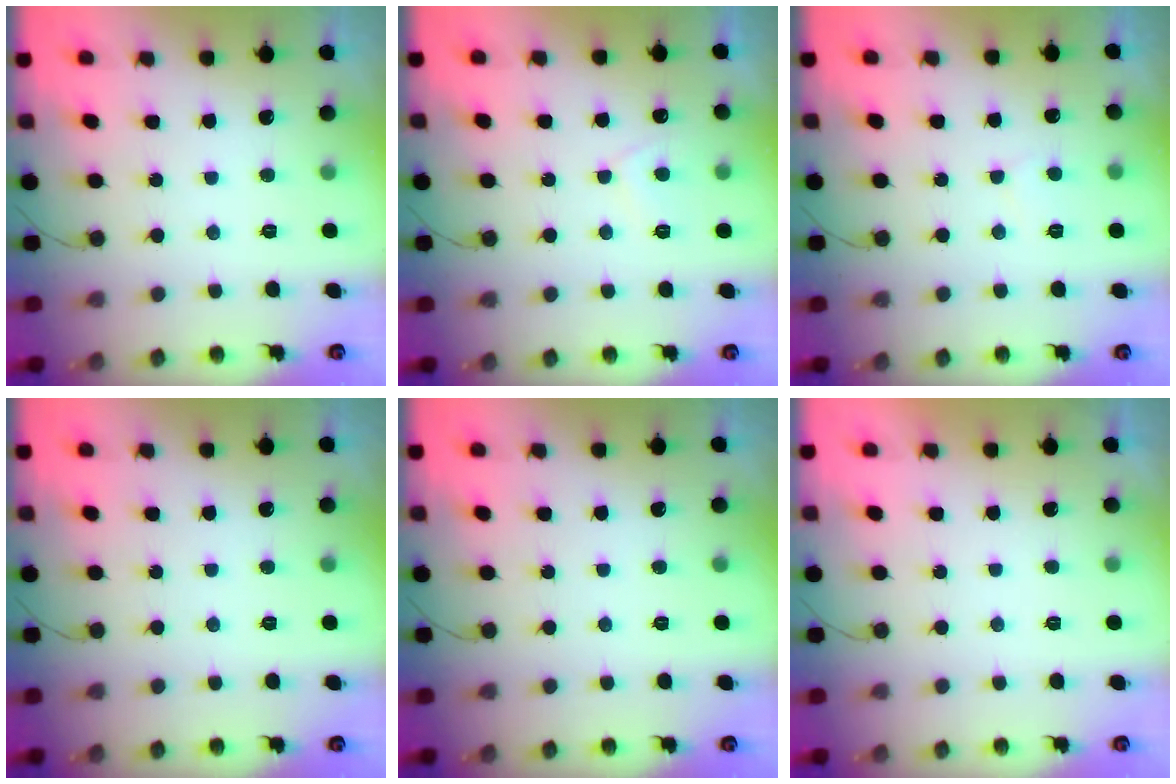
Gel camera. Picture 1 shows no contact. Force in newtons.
{"total": 2.9, "press": 2.9, "slide": 0.5}
{"total": 2.9, "press": 2.9, "slide": 0.3}
{"total": 0.0}
{"total": 0.0}
{"total": 2.4, "press": 2.3, "slide": 0.4}